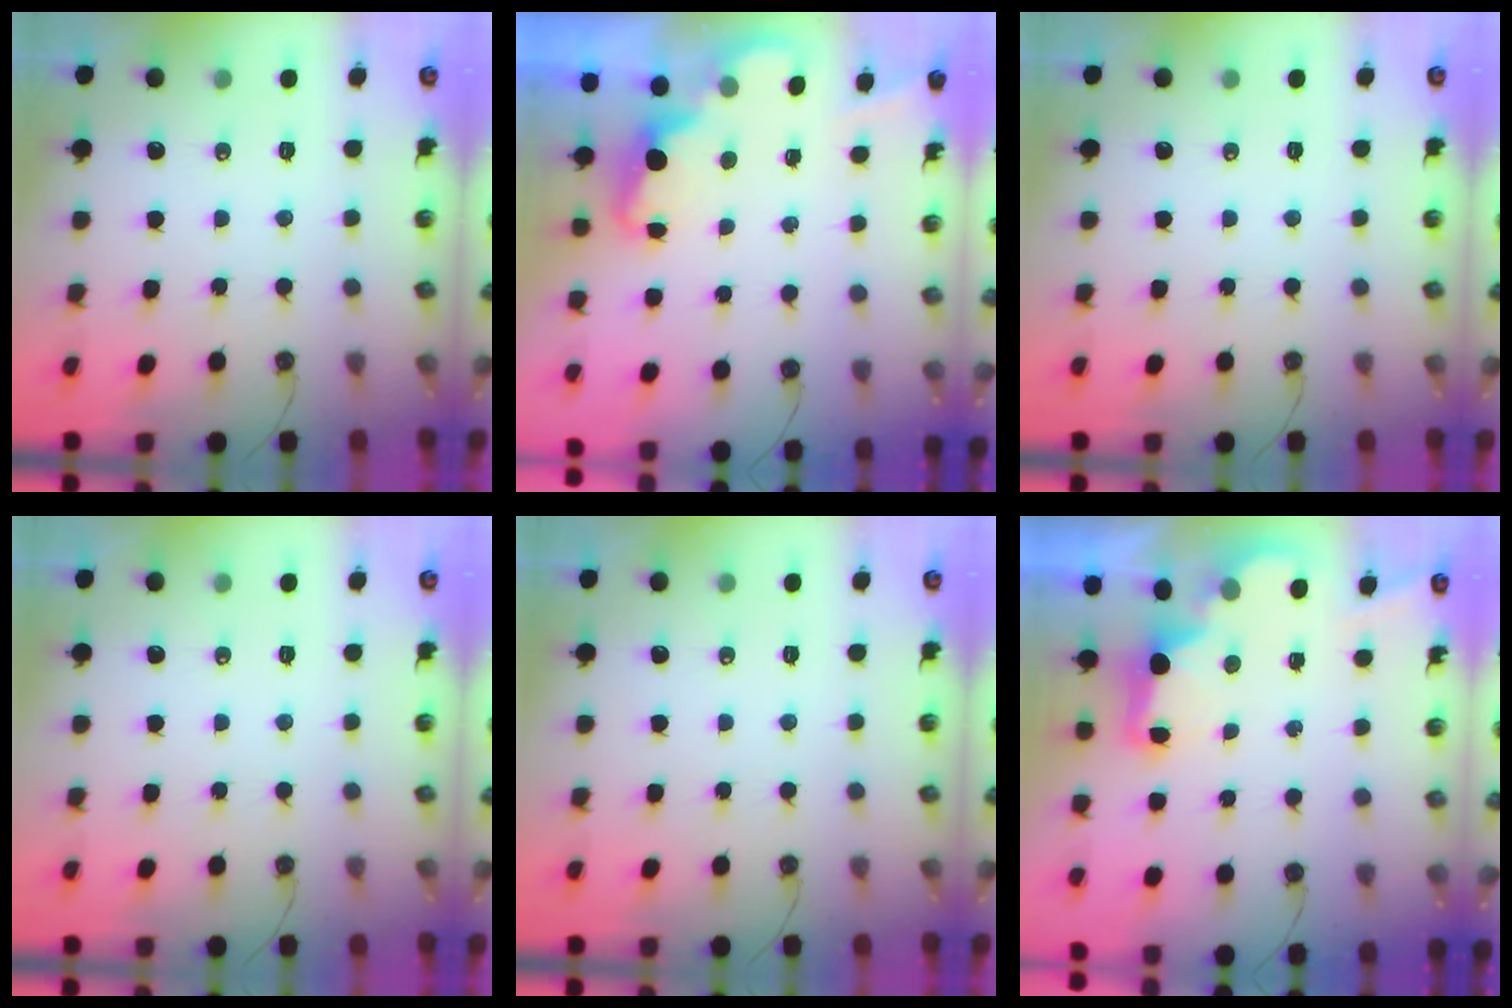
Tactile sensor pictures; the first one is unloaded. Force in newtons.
{"total": 2.0, "press": 1.9, "slide": 0.5}
{"total": 0.0}
{"total": 0.0}
{"total": 0.0}
{"total": 3.0, "press": 2.9, "slide": 0.6}